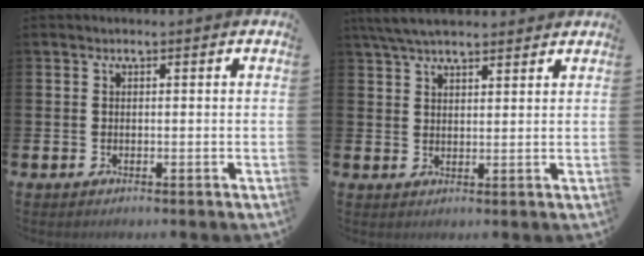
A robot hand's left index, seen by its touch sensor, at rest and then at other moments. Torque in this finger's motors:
{"motor_torque": [0.21, -0.40, 0.90, 0.21]}